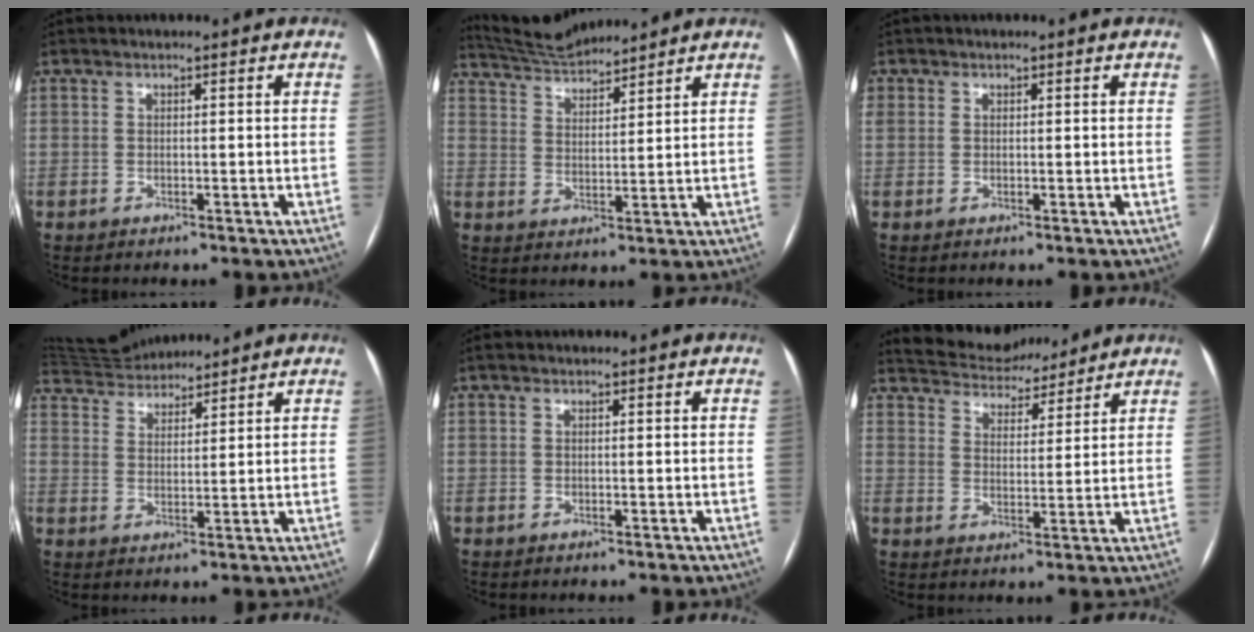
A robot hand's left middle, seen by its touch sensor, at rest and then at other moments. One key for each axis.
{"total": 8.0, "fx": 7.9, "fy": 0.2, "fz": 1.4, "tx": -0.041, "ty": 0.018, "tz": 0.151}
{"total": 1.7, "fx": 0.7, "fy": 1.5, "fz": 0.4, "tx": -0.006, "ty": 0.010, "tz": 0.014}
{"total": 8.6, "fx": 8.3, "fy": 1.4, "fz": 1.5, "tx": -0.034, "ty": 0.024, "tz": 0.147}
{"total": 0.0}
{"total": 9.9, "fx": 9.4, "fy": 2.7, "fz": 1.5, "tx": -0.024, "ty": 0.014, "tz": 0.148}